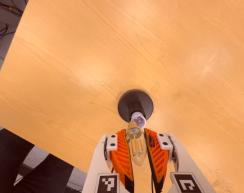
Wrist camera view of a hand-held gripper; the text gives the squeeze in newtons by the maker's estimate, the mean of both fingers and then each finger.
{"total": 20.8, "left": 23.2, "right": 18.3}